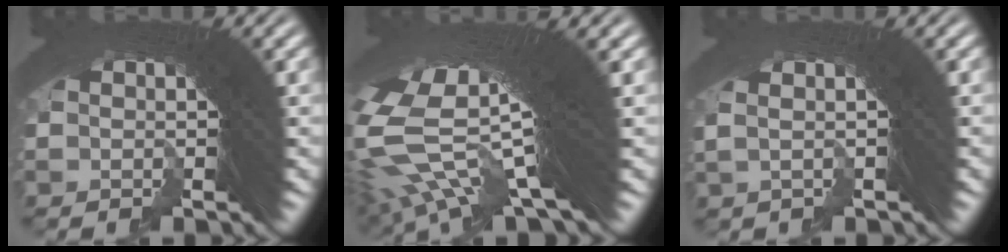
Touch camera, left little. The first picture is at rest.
{"total": 16.5, "force": [4.9, 7.9, 13.6], "torque": [-0.253, 0.000, 0.084]}
{"total": 2.5, "force": [0.8, 0.6, 2.3], "torque": [-0.021, 0.021, 0.005]}